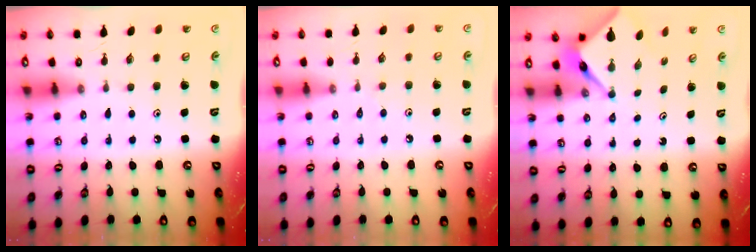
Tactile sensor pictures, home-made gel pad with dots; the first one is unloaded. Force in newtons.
{"total": 3.9, "press": 3.9, "slide": 0.7}
{"total": 3.9, "press": 3.9, "slide": 0.2}